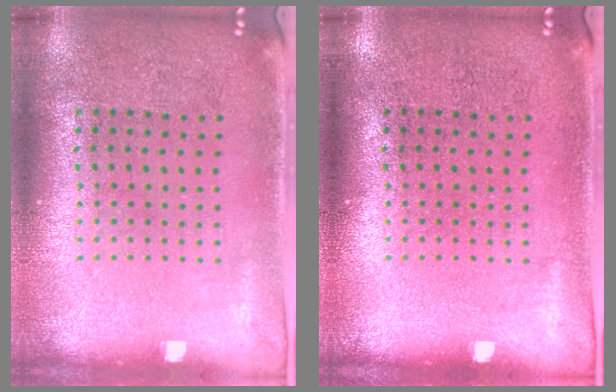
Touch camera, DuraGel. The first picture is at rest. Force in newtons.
{"total": 0.0}